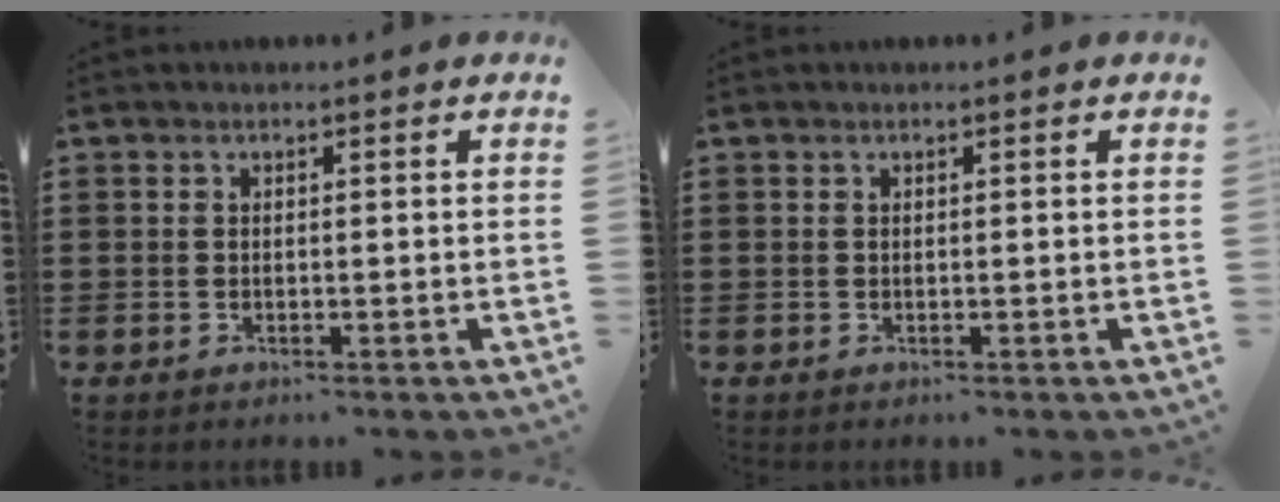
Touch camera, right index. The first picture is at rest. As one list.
[{"total": 0.0}]